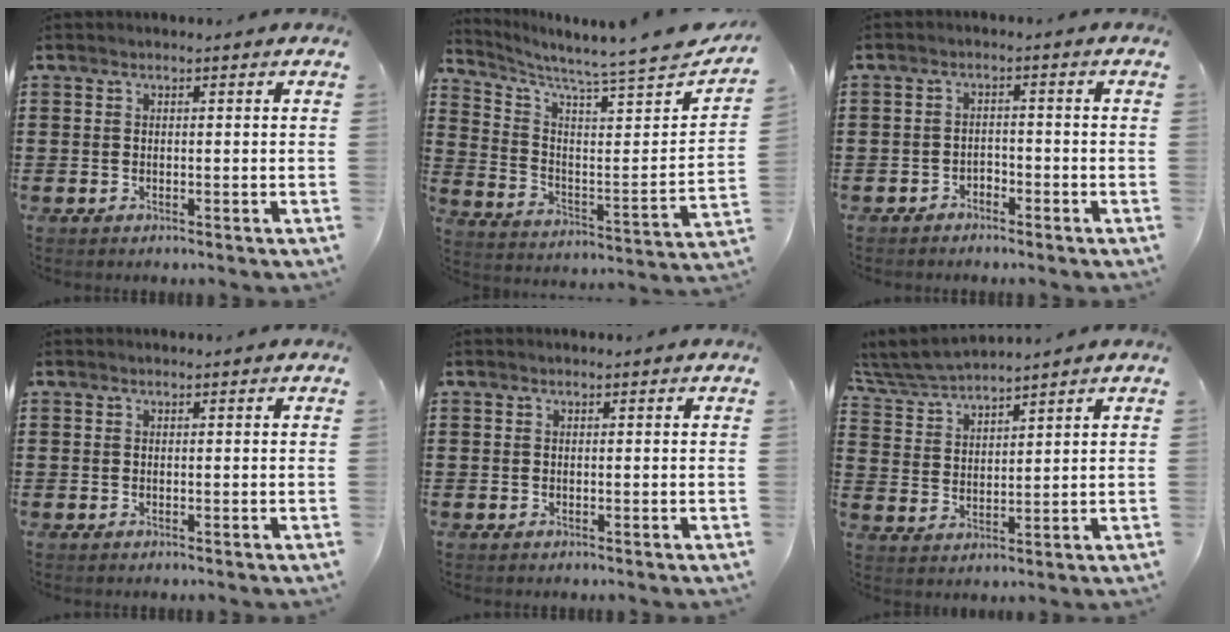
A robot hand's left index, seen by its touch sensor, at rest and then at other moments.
{"total": 6.4, "force": [6.0, -0.5, 2.1], "torque": [-0.064, -0.069, 0.094]}
{"total": 2.2, "force": [-2.1, 0.6, -0.1], "torque": [-0.007, 0.000, -0.047]}
{"total": 0.0}
{"total": 0.0}
{"total": 5.3, "force": [5.2, 0.0, 1.1], "torque": [-0.043, -0.025, 0.093]}